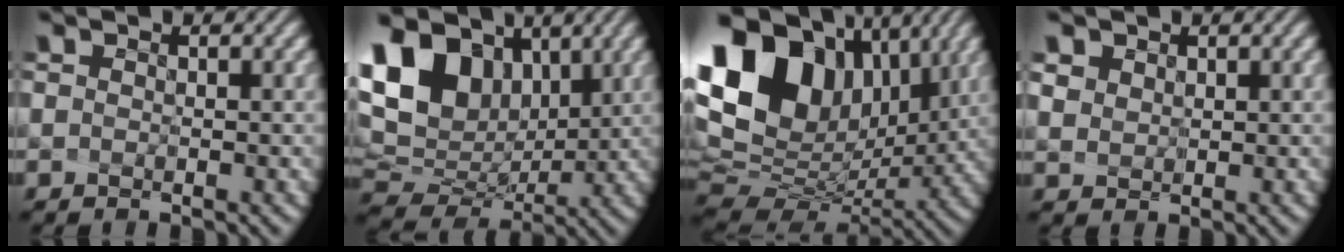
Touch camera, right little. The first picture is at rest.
{"total": 13.0, "force": [4.4, 8.7, 8.6], "torque": [-0.181, 0.010, 0.108]}
{"total": 15.3, "force": [5.9, 10.2, 9.8], "torque": [-0.225, 0.015, 0.137]}
{"total": 4.0, "force": [2.8, 2.5, 1.4], "torque": [-0.071, -0.009, 0.069]}